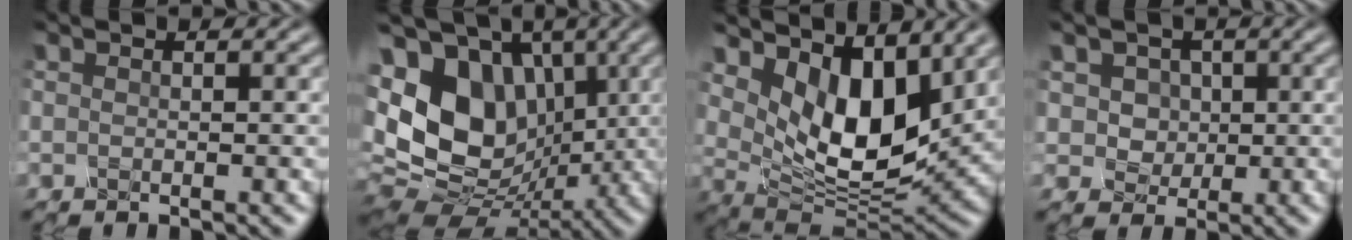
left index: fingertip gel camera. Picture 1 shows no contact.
{"total": 12.5, "force": [0.6, 9.3, 8.3], "torque": [-0.192, -0.001, 0.014]}
{"total": 7.4, "force": [3.1, 4.1, 5.4], "torque": [-0.107, -0.022, 0.061]}
{"total": 2.6, "force": [0.6, 2.4, 0.7], "torque": [-0.027, 0.004, 0.023]}